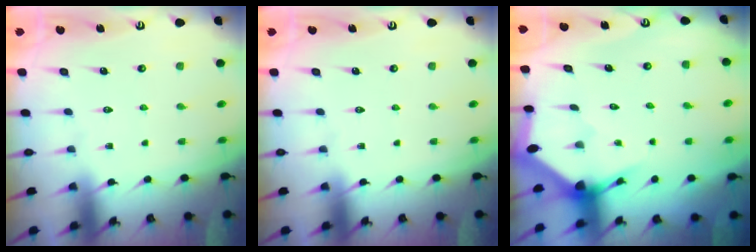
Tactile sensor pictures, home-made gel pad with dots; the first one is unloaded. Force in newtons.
{"total": 0.0}
{"total": 3.0, "press": 3.0, "slide": 0.1}